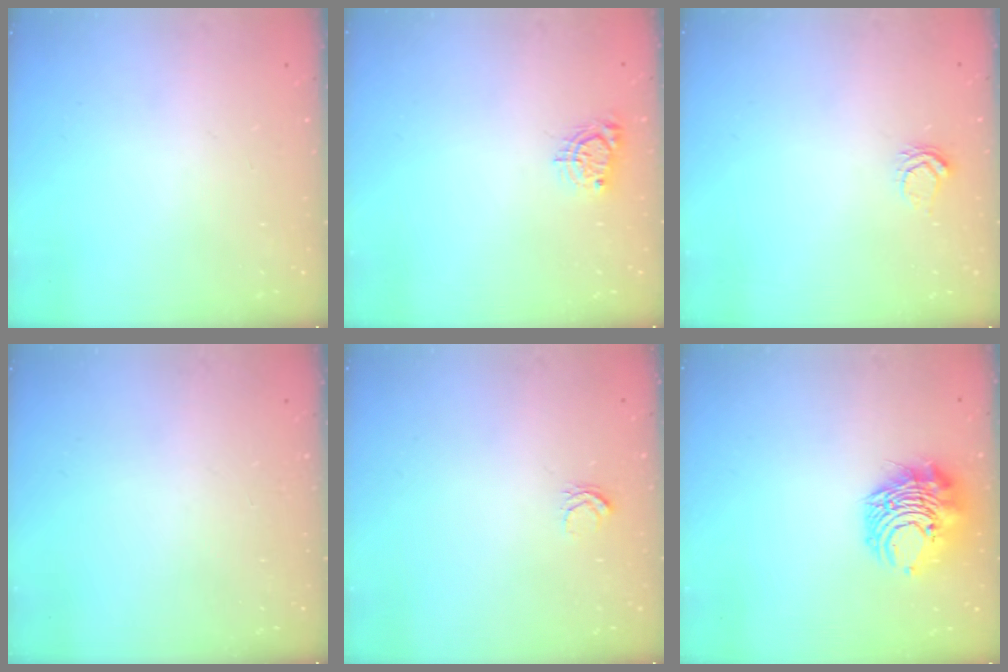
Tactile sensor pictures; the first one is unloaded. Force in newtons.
{"total": 4.8, "press": 4.8, "slide": 0.4}
{"total": 5.1, "press": 5.1, "slide": 0.6}
{"total": 0.0}
{"total": 3.8, "press": 3.8, "slide": 0.3}
{"total": 9.9, "press": 9.9, "slide": 1.0}